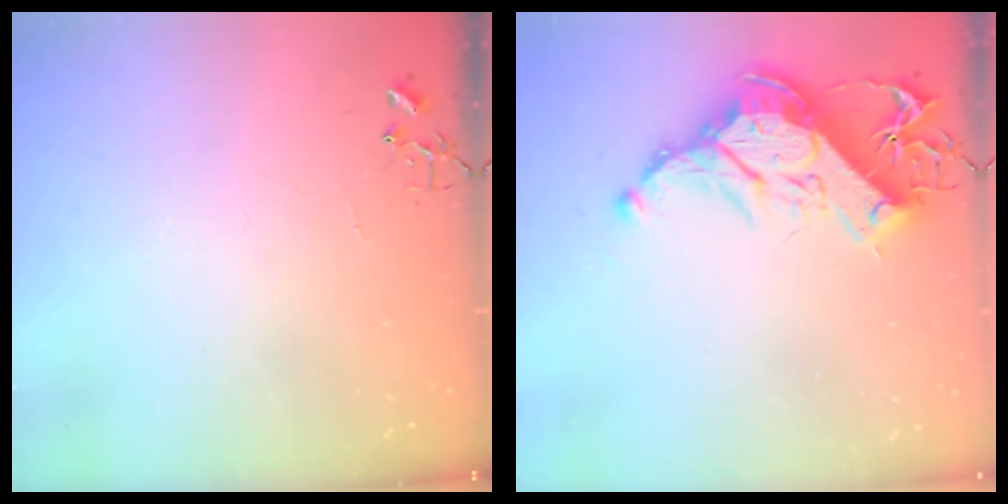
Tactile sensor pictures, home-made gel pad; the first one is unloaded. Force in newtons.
{"total": 15.9, "press": 15.8, "slide": 2.4}